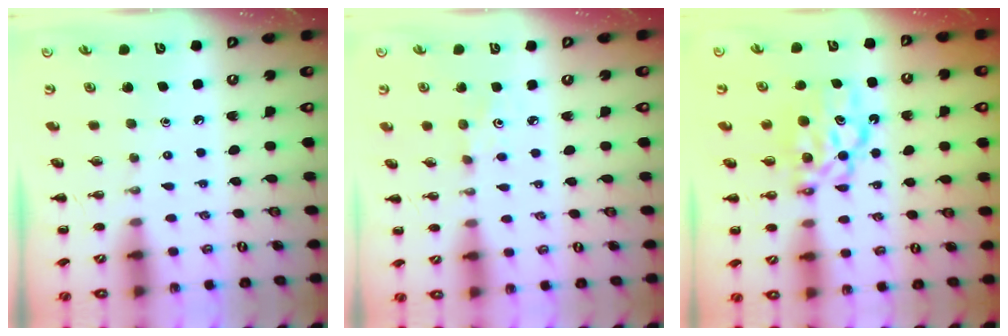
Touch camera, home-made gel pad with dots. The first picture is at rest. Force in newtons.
{"total": 1.8, "press": 1.7, "slide": 0.6}
{"total": 8.1, "press": 8.0, "slide": 1.2}